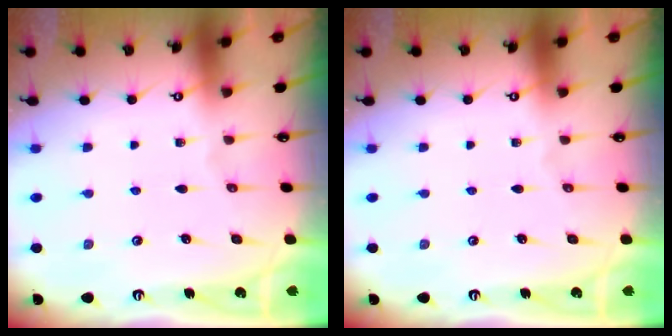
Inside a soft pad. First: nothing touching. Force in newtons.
{"total": 0.0}